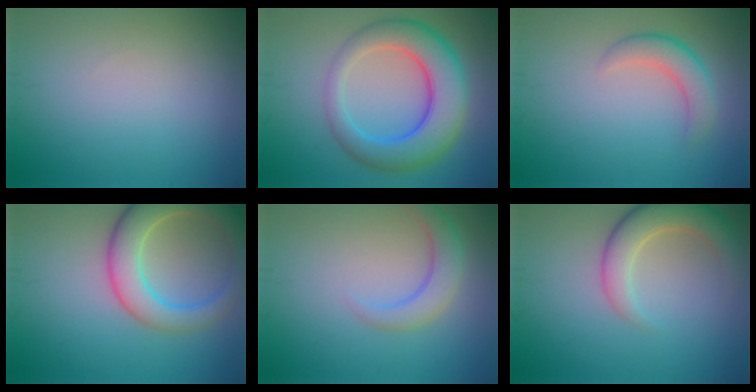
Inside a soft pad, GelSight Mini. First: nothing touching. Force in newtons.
{"total": 8.0, "press": 8.0, "slide": 0.3}
{"total": 2.8, "press": 2.8, "slide": 0.2}
{"total": 6.5, "press": 6.4, "slide": 0.4}
{"total": 3.0, "press": 3.0, "slide": 0.3}
{"total": 4.5, "press": 4.5, "slide": 0.5}